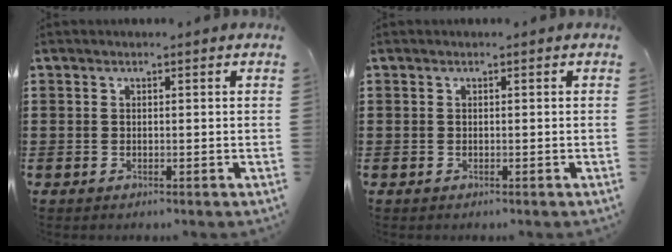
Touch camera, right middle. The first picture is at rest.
{"total": 0.0}